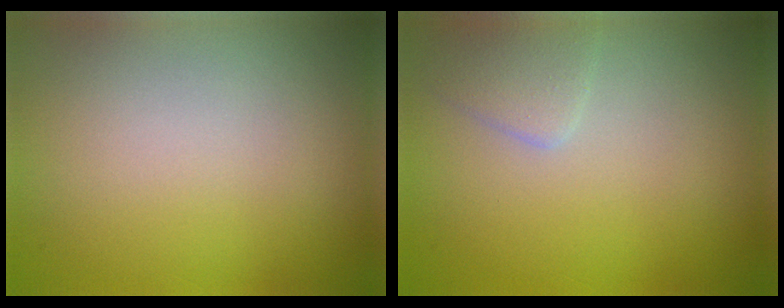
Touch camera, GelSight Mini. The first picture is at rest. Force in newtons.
{"total": 1.9, "press": 1.9, "slide": 0.0}